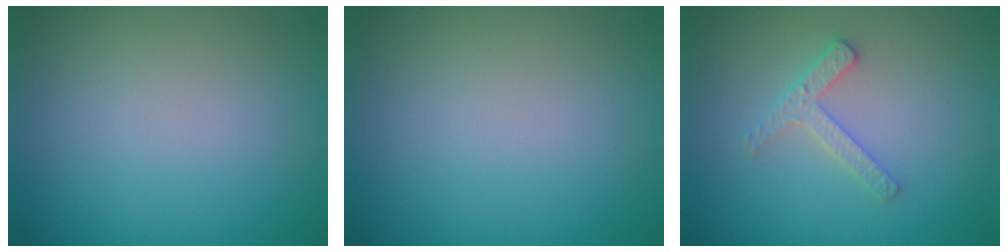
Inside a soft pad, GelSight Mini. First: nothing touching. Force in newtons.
{"total": 0.0}
{"total": 2.3, "press": 2.2, "slide": 0.4}